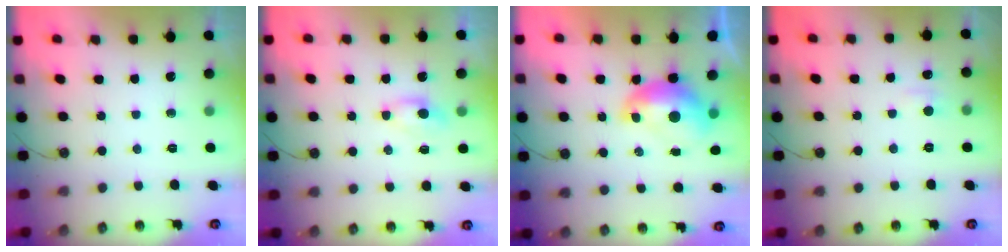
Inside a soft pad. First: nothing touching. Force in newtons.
{"total": 0.5, "press": 0.3, "slide": 0.5}
{"total": 2.5, "press": 2.4, "slide": 0.7}
{"total": 2.3, "press": 2.3, "slide": 0.4}